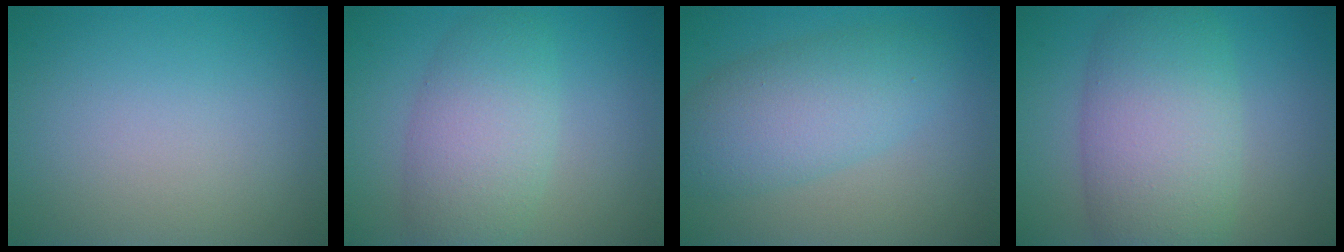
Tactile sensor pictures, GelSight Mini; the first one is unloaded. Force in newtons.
{"total": 5.5, "press": 5.5, "slide": 0.3}
{"total": 5.6, "press": 5.6, "slide": 0.2}
{"total": 8.5, "press": 8.5, "slide": 0.4}